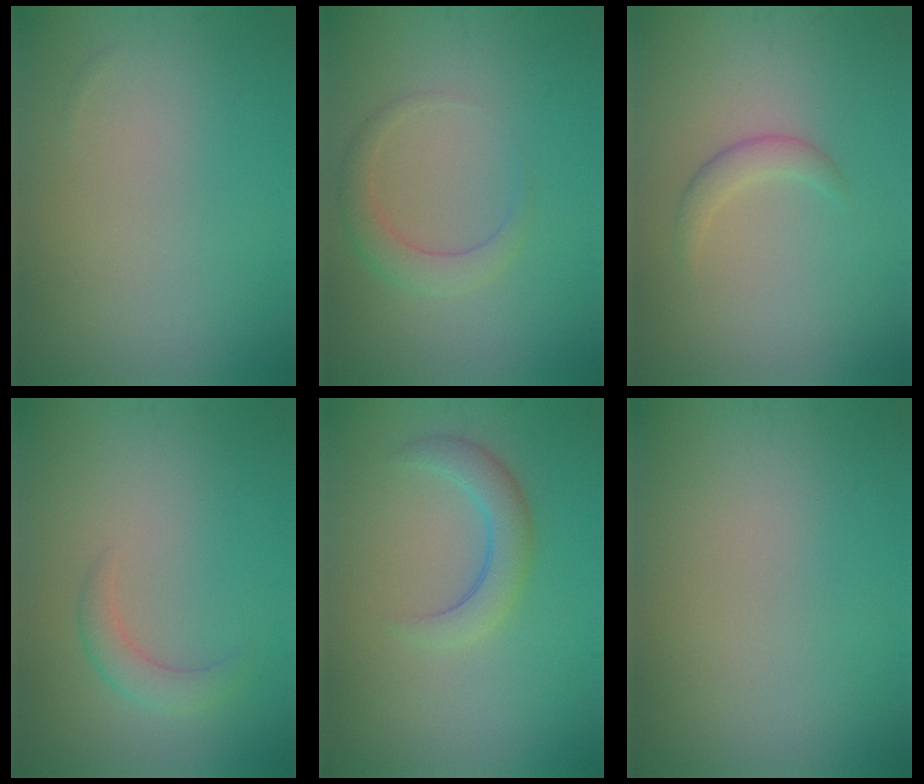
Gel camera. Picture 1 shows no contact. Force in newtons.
{"total": 2.3, "press": 2.3, "slide": 0.1}
{"total": 1.6, "press": 1.6, "slide": 0.1}
{"total": 2.0, "press": 2.0, "slide": 0.1}
{"total": 3.0, "press": 2.9, "slide": 0.2}
{"total": 0.0}